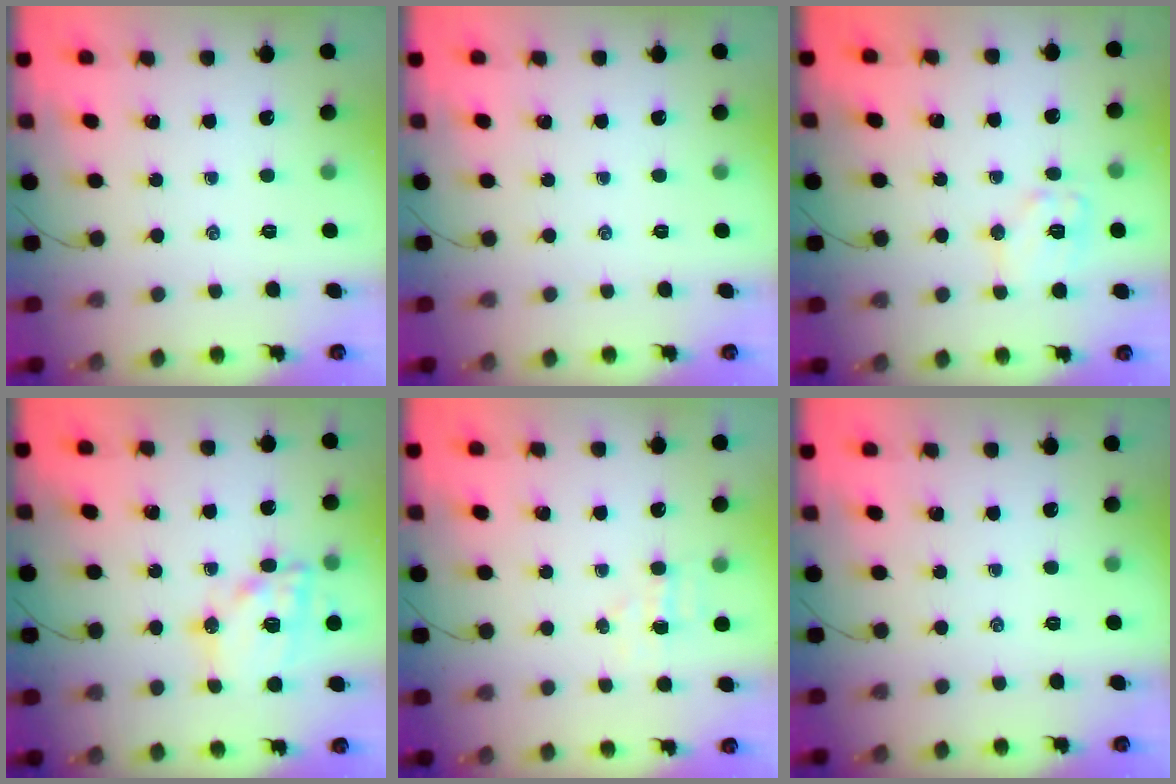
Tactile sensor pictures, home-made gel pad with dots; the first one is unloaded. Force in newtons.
{"total": 0.0}
{"total": 9.7, "press": 9.6, "slide": 1.2}
{"total": 16.3, "press": 16.0, "slide": 3.3}
{"total": 4.0, "press": 3.9, "slide": 1.1}
{"total": 0.0}